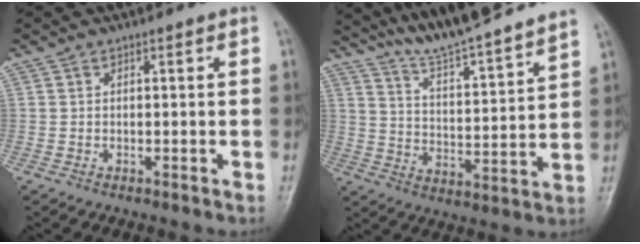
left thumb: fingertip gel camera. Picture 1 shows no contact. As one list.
[{"total": 16.6, "force": [14.8, 0.8, 7.5], "torque": [-0.107, -0.074, 0.241]}]